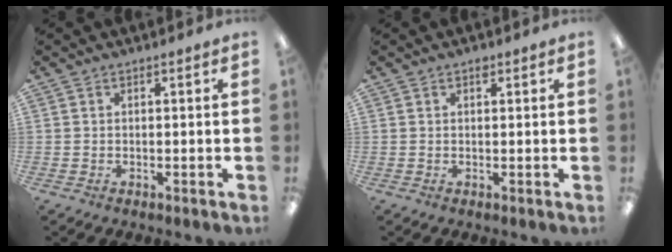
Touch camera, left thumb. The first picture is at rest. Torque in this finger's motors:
{"motor_torque": [0.05, 0.01, 0.10, 0.00, 0.01]}